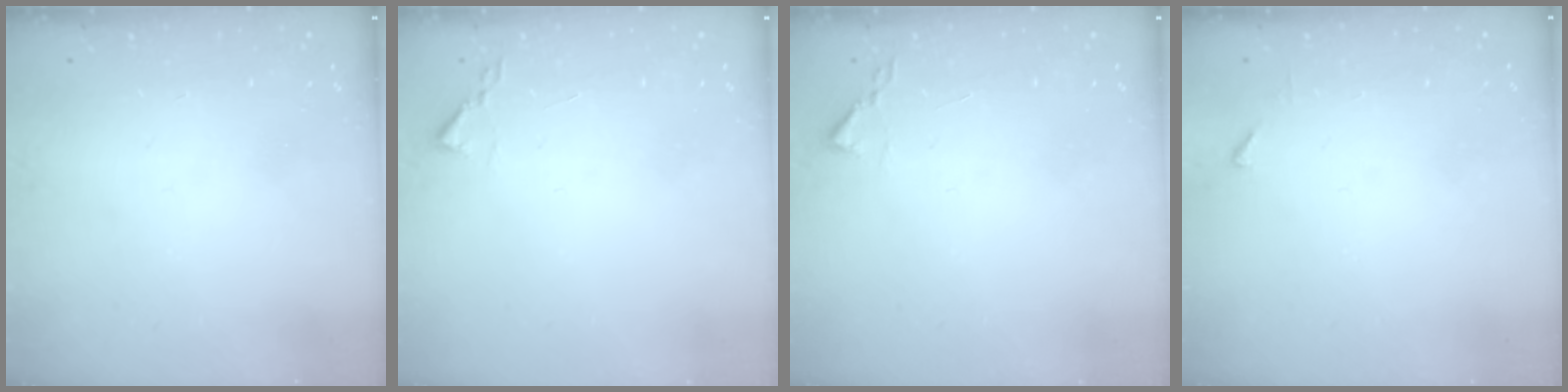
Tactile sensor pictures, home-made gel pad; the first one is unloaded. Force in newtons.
{"total": 1.9, "press": 1.8, "slide": 0.3}
{"total": 1.9, "press": 1.8, "slide": 0.3}
{"total": 3.2, "press": 3.2, "slide": 0.3}